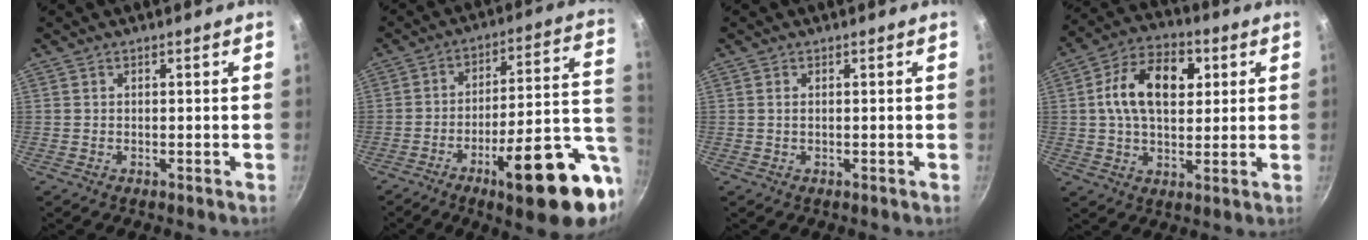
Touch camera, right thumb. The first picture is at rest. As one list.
[{"total": 23.6, "force": [-9.7, 5.7, 20.7], "torque": [-0.225, 0.054, -0.132]}, {"total": 0.6, "force": [0.1, 0.3, 0.5], "torque": [-0.014, 0.003, 0.004]}, {"total": 14.4, "force": [3.1, 8.9, 10.9], "torque": [-0.171, 0.010, 0.047]}]